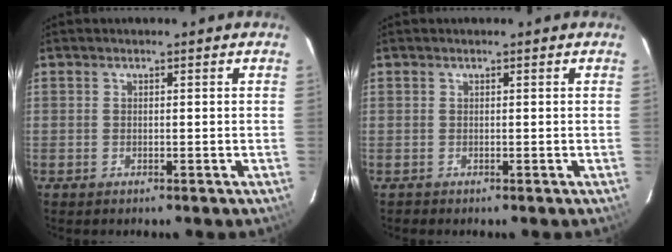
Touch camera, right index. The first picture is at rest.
{"total": 0.6, "force": [-0.1, 0.6, -0.3], "torque": [0.005, 0.003, 0.000]}